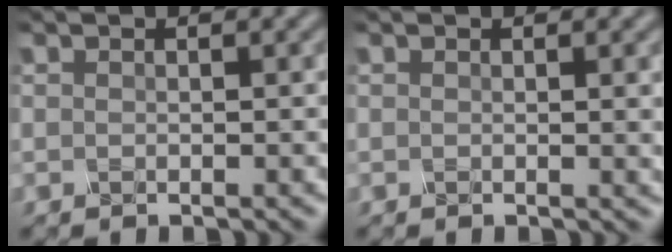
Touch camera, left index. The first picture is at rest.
{"total": 1.5, "force": [0.2, 0.4, 1.4], "torque": [-0.011, 0.000, 0.000]}